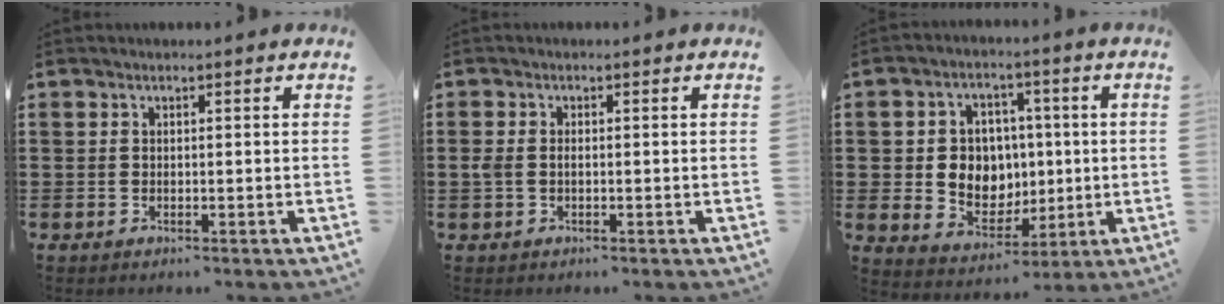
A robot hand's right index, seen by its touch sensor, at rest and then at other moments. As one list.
[{"total": 1.4, "force": [-0.2, 0.8, 1.1], "torque": [-0.031, -0.001, -0.007]}, {"total": 7.1, "force": [0.6, 6.5, 2.8], "torque": [-0.065, 0.013, 0.012]}]